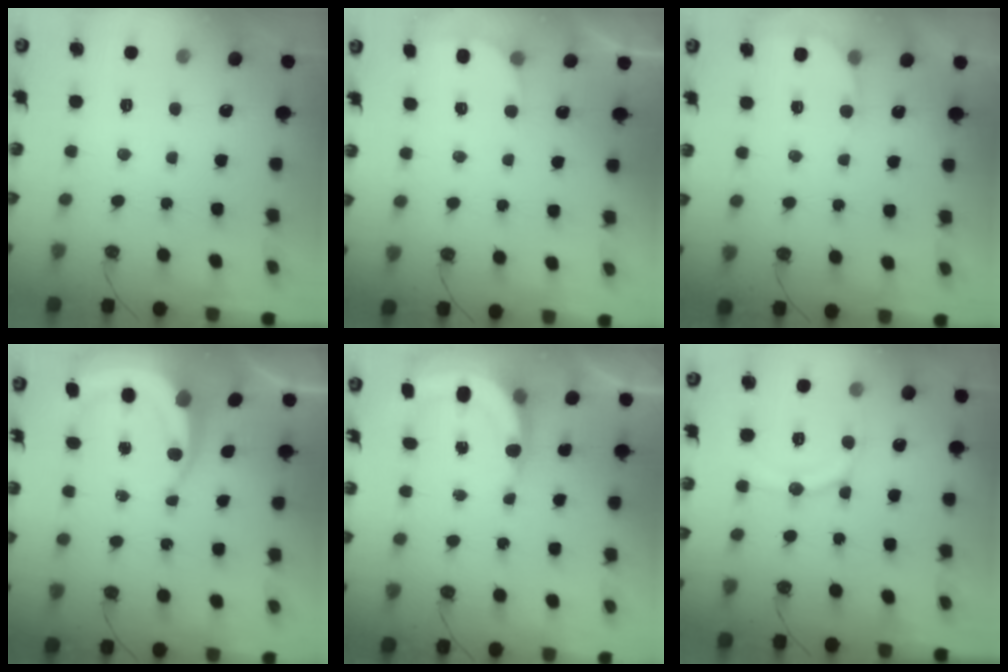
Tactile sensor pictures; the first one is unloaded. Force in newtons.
{"total": 2.4, "press": 2.2, "slide": 1.0}
{"total": 3.7, "press": 3.6, "slide": 0.2}
{"total": 6.5, "press": 6.5, "slide": 0.8}
{"total": 6.3, "press": 6.3, "slide": 0.7}
{"total": 12.0, "press": 11.9, "slide": 1.2}